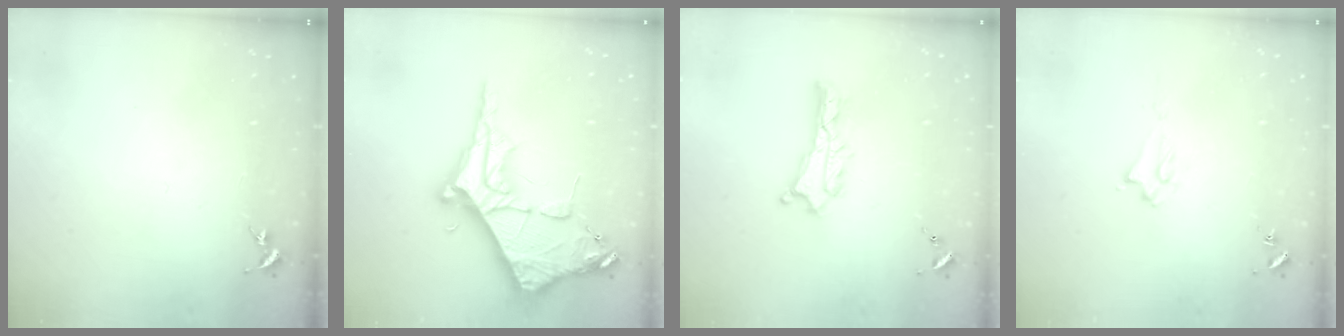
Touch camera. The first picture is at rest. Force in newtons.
{"total": 8.9, "press": 8.8, "slide": 1.0}
{"total": 2.7, "press": 2.6, "slide": 0.3}
{"total": 1.9, "press": 1.8, "slide": 0.4}